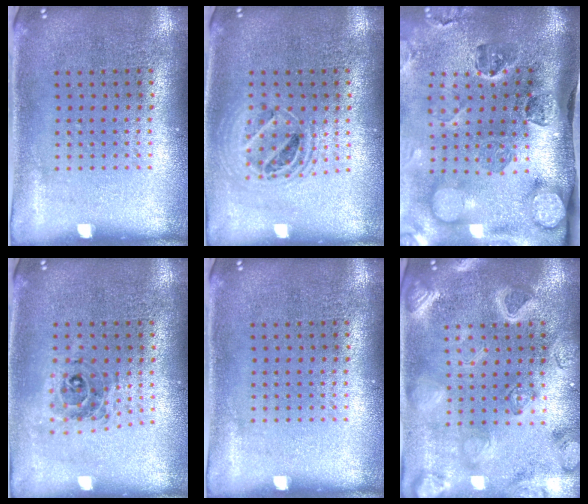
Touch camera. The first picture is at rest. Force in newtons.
{"total": 1.4, "press": 1.3, "slide": 0.6}
{"total": 4.8, "press": 3.5, "slide": 3.4}
{"total": 0.6, "press": 0.6, "slide": 0.2}
{"total": 0.0}
{"total": 3.1, "press": 3.0, "slide": 0.7}